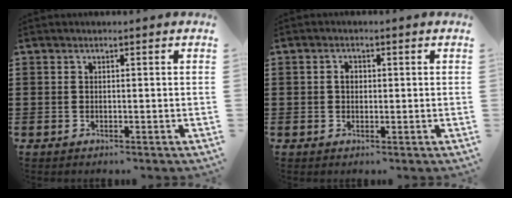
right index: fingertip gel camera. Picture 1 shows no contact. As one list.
[{"total": 1.7, "force": [0.1, 1.2, 1.2], "torque": [-0.025, 0.007, 0.002]}]